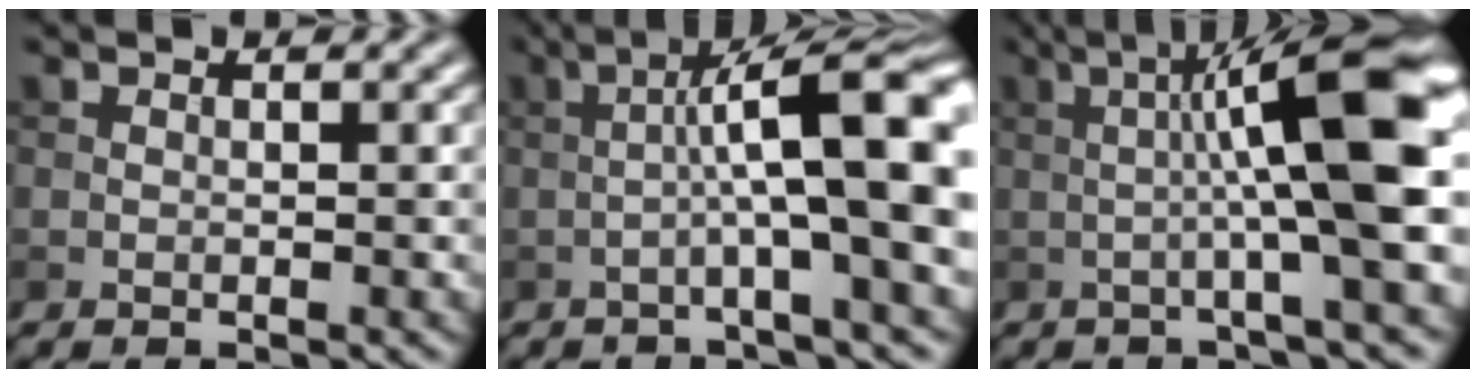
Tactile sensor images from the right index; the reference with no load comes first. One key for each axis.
{"total": 10.6, "fx": 0.0, "fy": 1.6, "fz": 10.5, "tx": -0.144, "ty": 0.026, "tz": -0.008}
{"total": 10.3, "fx": 0.9, "fy": 1.2, "fz": 10.1, "tx": -0.140, "ty": 0.014, "tz": 0.011}